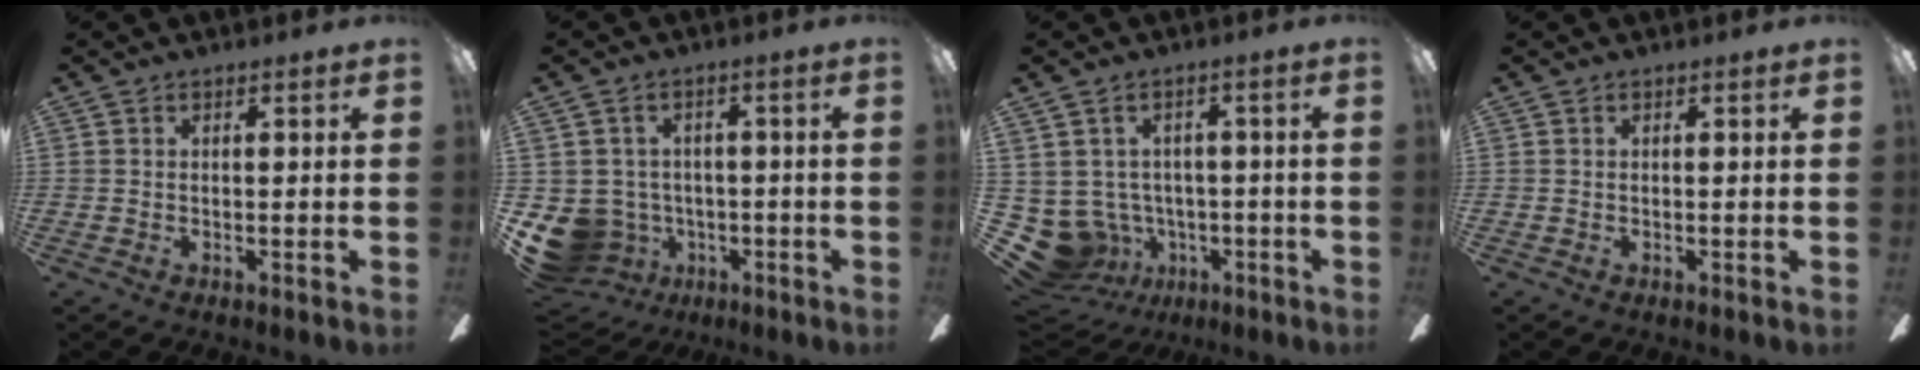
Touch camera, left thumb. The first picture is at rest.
{"total": 8.7, "force": [-2.8, 7.9, 2.4], "torque": [-0.097, 0.013, -0.045]}
{"total": 10.1, "force": [-2.1, 9.0, 4.0], "torque": [-0.120, 0.005, -0.028]}
{"total": 0.0}